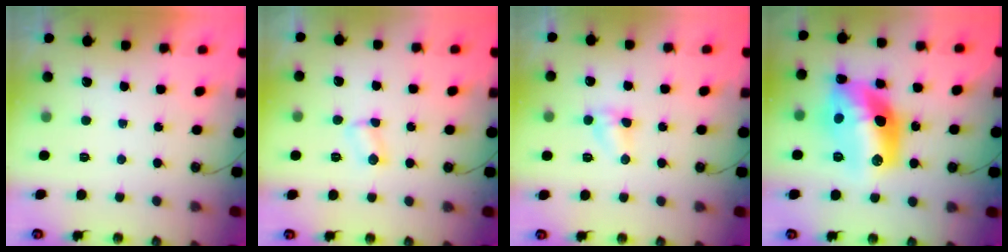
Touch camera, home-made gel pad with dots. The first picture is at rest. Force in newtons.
{"total": 2.4, "press": 2.4, "slide": 0.4}
{"total": 3.9, "press": 3.9, "slide": 0.4}
{"total": 18.7, "press": 18.6, "slide": 1.2}